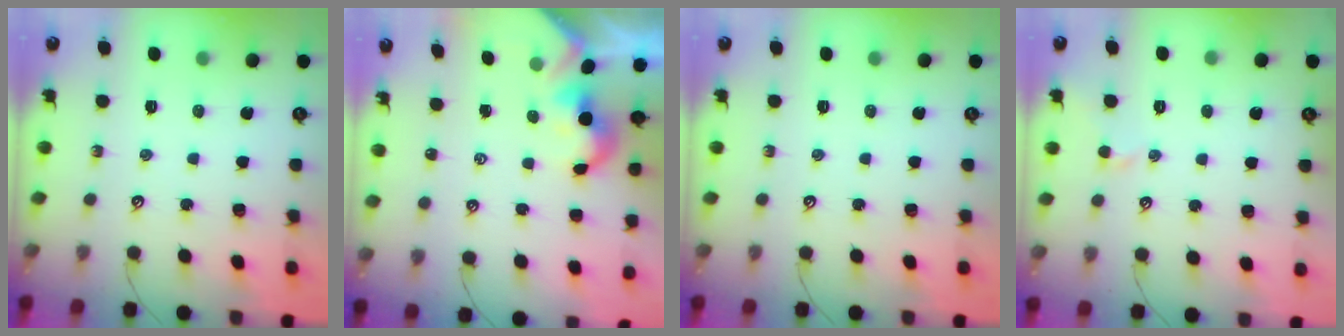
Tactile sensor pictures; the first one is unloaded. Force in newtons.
{"total": 2.0, "press": 1.9, "slide": 0.4}
{"total": 0.0}
{"total": 0.5, "press": 0.4, "slide": 0.4}